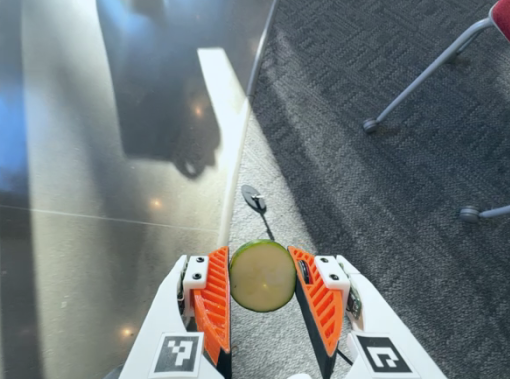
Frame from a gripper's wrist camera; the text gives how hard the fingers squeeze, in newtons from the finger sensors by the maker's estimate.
{"total": 9.4, "left": 9.7, "right": 9.1}